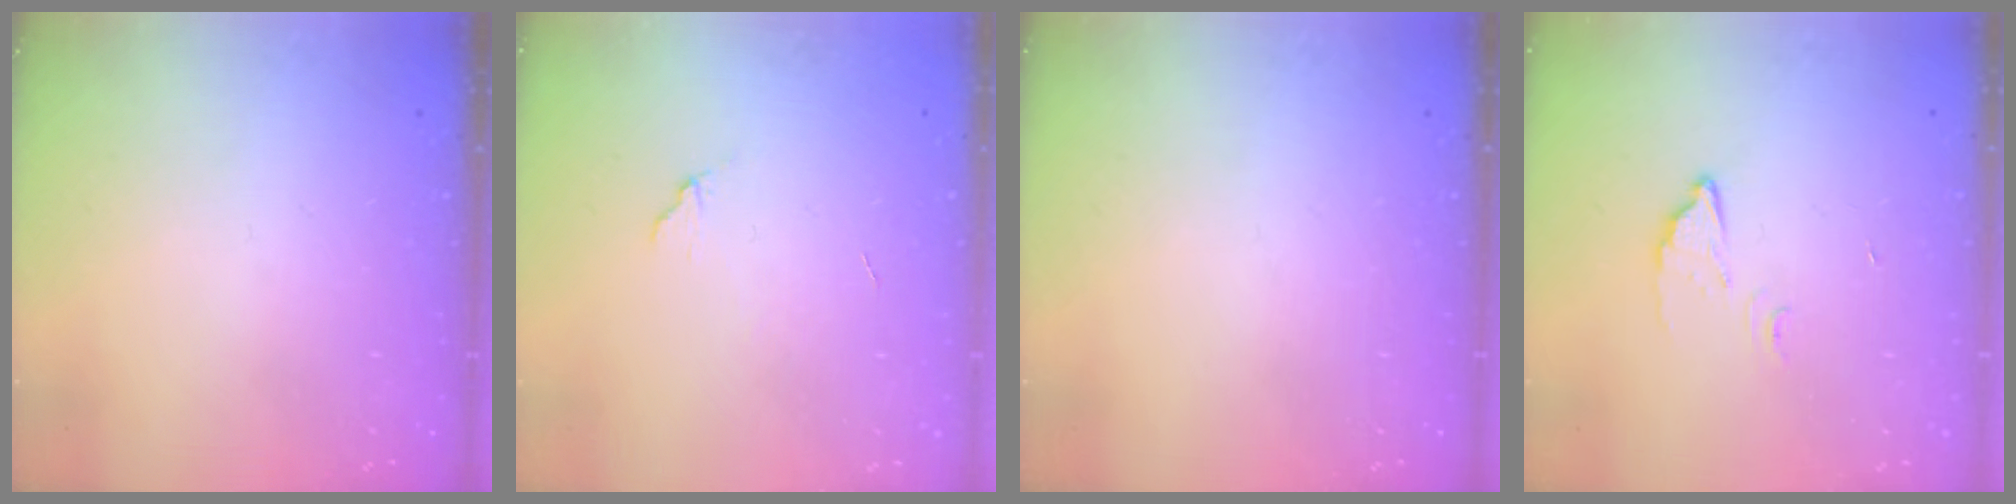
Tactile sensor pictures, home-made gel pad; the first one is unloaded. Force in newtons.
{"total": 5.5, "press": 5.4, "slide": 0.4}
{"total": 0.0}
{"total": 3.4, "press": 3.4, "slide": 0.3}